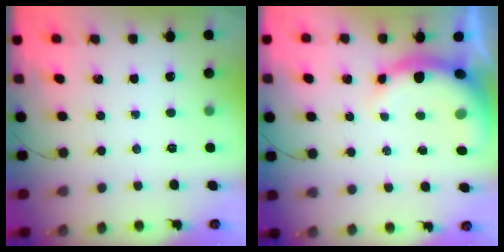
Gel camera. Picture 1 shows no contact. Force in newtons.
{"total": 9.1, "press": 8.9, "slide": 1.7}